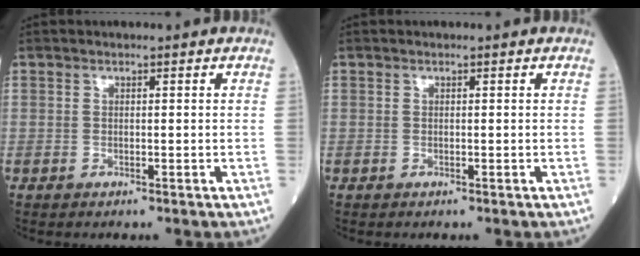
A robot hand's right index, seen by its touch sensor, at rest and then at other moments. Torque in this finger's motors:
{"motor_torque": [0.00, 0.00, 0.00, 0.00]}